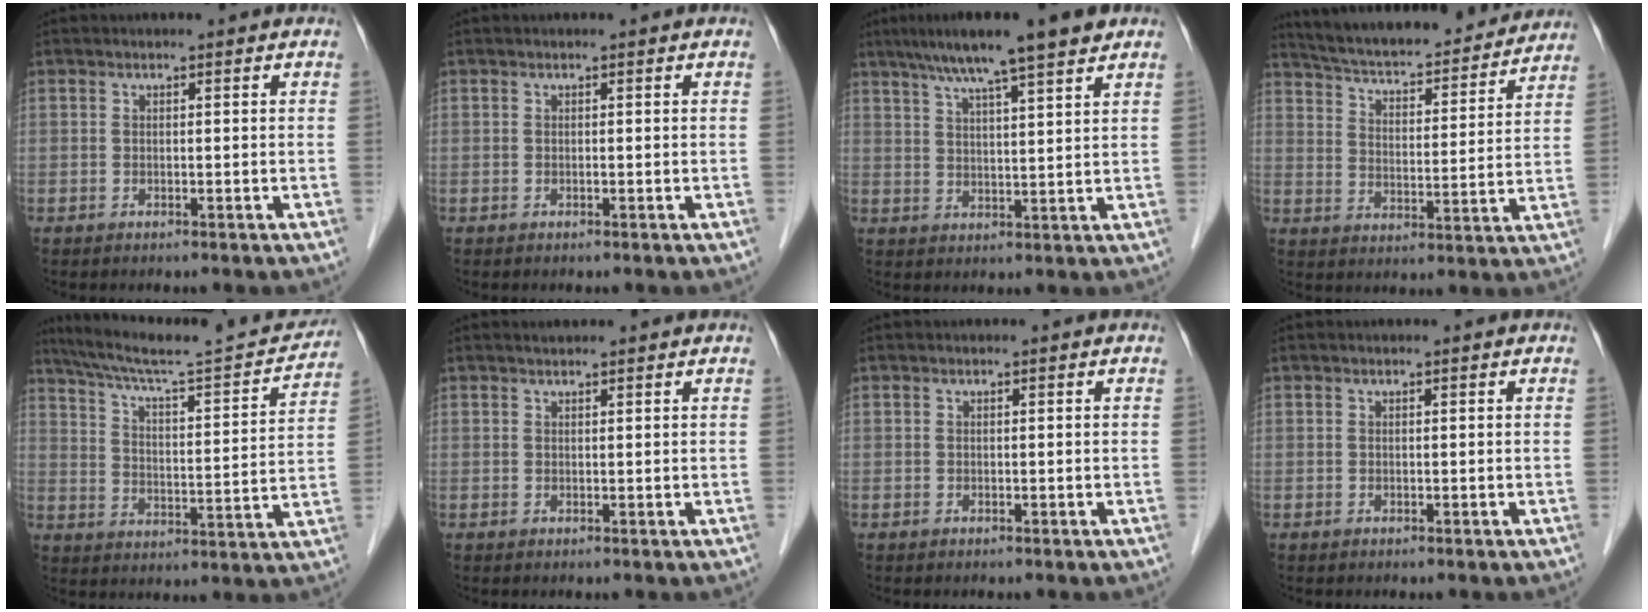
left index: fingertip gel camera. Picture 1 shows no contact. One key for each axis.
{"total": 0.0}
{"total": 11.3, "fx": 8.4, "fy": 0.3, "fz": 7.5, "tx": -0.121, "ty": 0.025, "tz": 0.125}
{"total": 22.6, "fx": 20.7, "fy": 4.2, "fz": 7.9, "tx": -0.130, "ty": 0.001, "tz": 0.285}
{"total": 20.6, "fx": 18.8, "fy": 1.3, "fz": 8.2, "tx": -0.132, "ty": -0.011, "tz": 0.268}
{"total": 1.5, "fx": 1.4, "fy": 0.2, "fz": 0.5, "tx": -0.013, "ty": 0.013, "tz": 0.025}
{"total": 0.0}
{"total": 0.0}